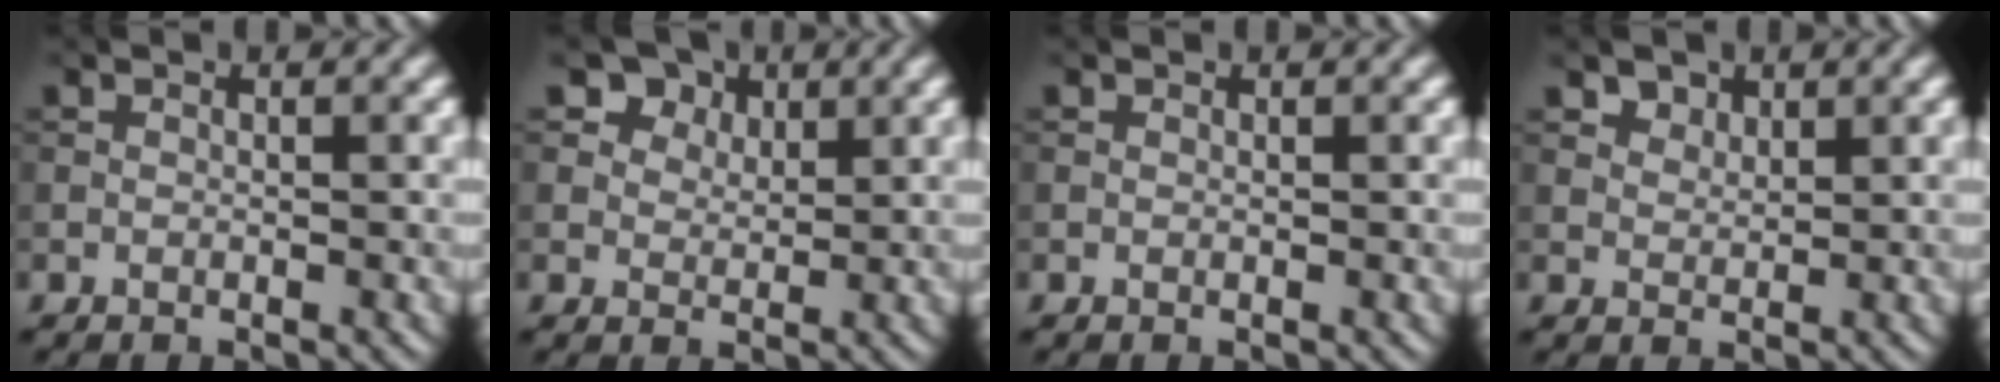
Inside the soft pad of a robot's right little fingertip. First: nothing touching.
{"total": 6.5, "force": [4.2, 4.3, 2.5], "torque": [-0.069, -0.007, 0.074]}
{"total": 0.0}
{"total": 2.2, "force": [1.6, 1.3, 0.6], "torque": [-0.019, -0.019, 0.039]}